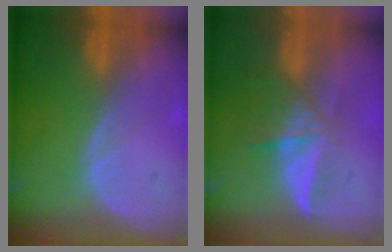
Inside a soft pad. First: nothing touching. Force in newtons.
{"total": 6.0, "press": 5.6, "slide": 2.2}